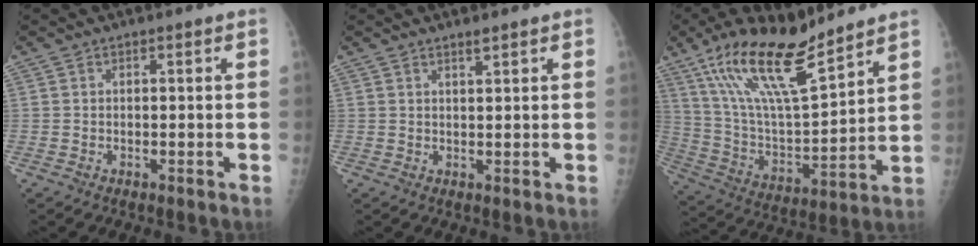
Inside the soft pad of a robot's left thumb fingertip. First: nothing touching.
{"total": 1.4, "force": [1.2, 0.1, 0.8], "torque": [-0.010, -0.010, 0.021]}
{"total": 19.3, "force": [13.6, 4.8, 12.8], "torque": [-0.214, -0.062, 0.258]}